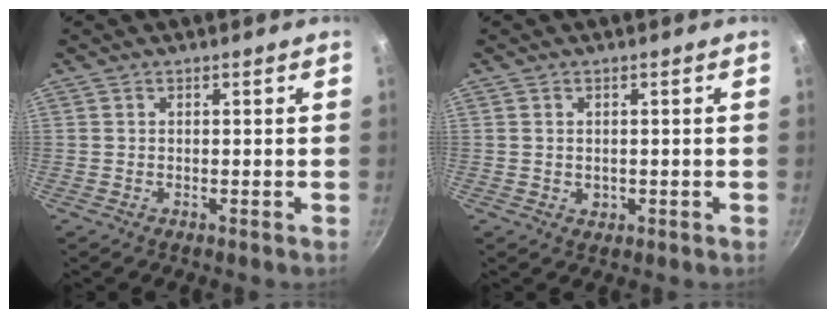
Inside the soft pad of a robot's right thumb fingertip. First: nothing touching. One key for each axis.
{"total": 1.4, "fx": -0.1, "fy": 1.2, "fz": 0.8, "tx": -0.008, "ty": -0.001, "tz": 0.000}